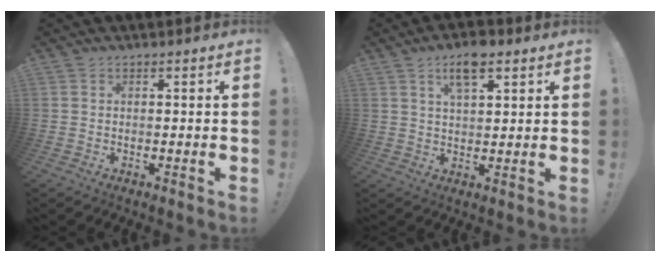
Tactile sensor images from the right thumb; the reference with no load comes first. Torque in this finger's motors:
{"motor_torque": [0.24, 0.68, 0.17, 0.66, 0.04]}